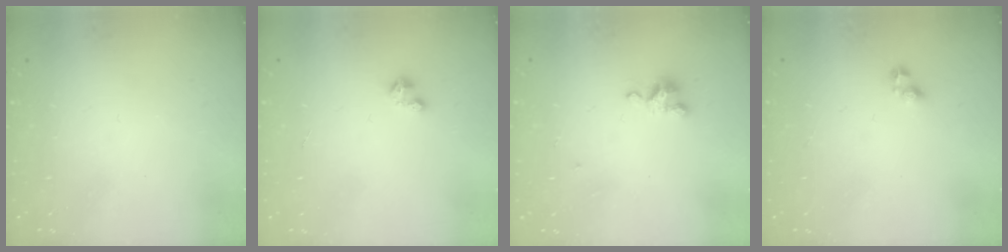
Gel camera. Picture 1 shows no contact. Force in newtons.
{"total": 2.1, "press": 2.0, "slide": 0.5}
{"total": 2.9, "press": 2.9, "slide": 0.3}
{"total": 2.9, "press": 2.9, "slide": 0.4}